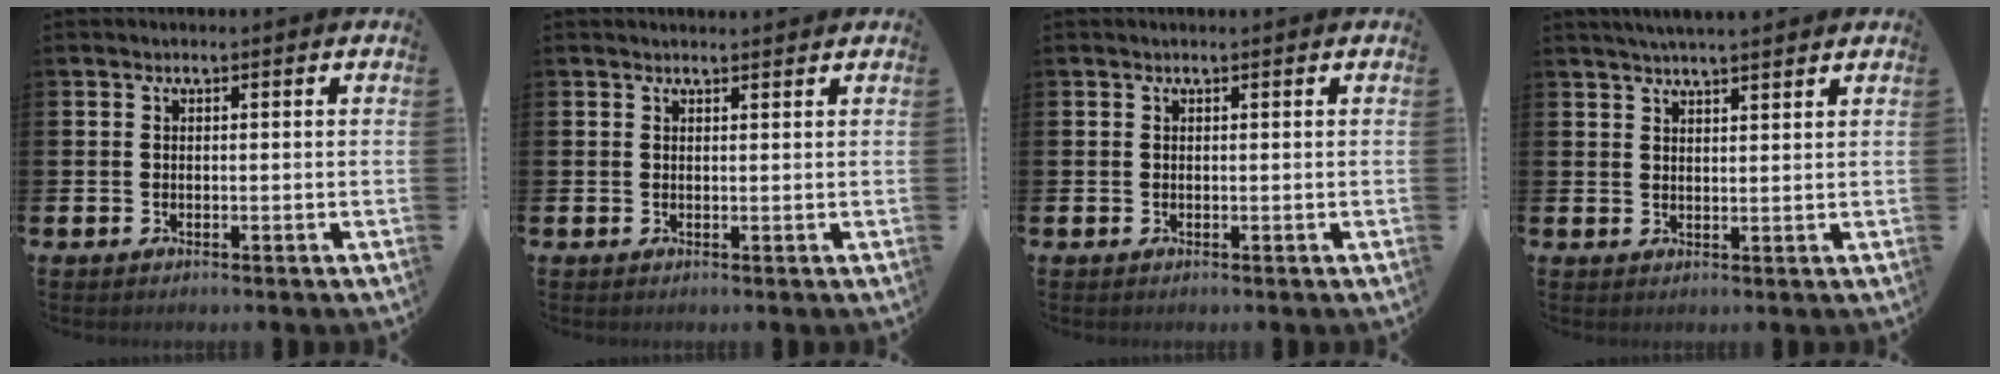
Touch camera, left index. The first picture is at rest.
{"total": 1.0, "force": [1.0, 0.1, 0.1], "torque": [0.010, -0.005, 0.015]}
{"total": 0.0}
{"total": 3.8, "force": [3.7, -0.1, 0.9], "torque": [-0.011, -0.015, 0.064]}